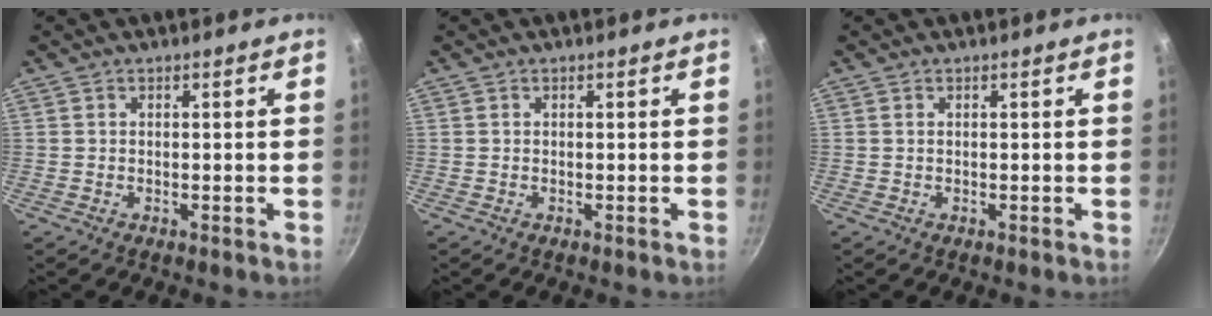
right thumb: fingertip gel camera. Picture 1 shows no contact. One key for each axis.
{"total": 0.0}
{"total": 0.0}